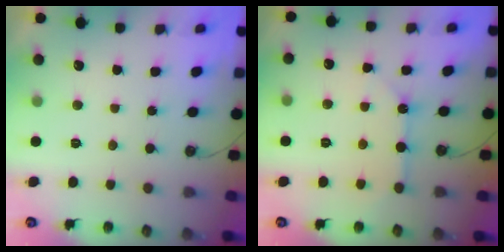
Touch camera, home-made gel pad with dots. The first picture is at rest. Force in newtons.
{"total": 7.6, "press": 7.6, "slide": 0.7}